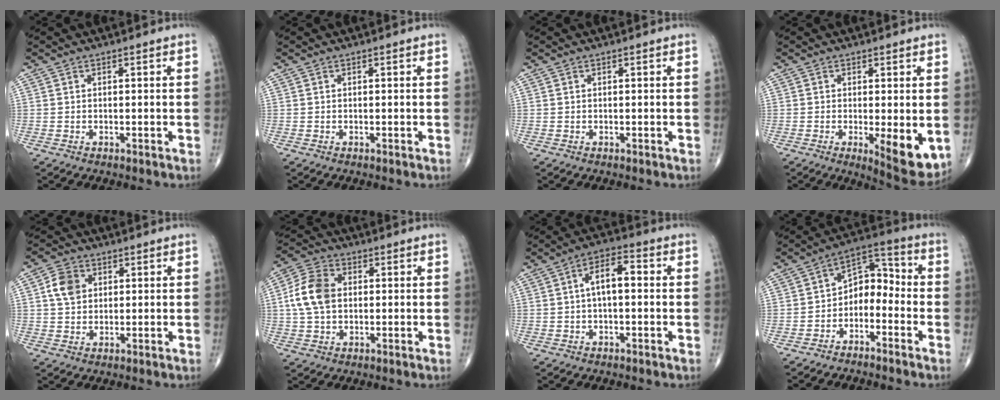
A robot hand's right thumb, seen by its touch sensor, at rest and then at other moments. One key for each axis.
{"total": 0.0}
{"total": 0.0}
{"total": 8.2, "fx": -1.4, "fy": 2.4, "fz": 7.7, "tx": -0.102, "ty": -0.023, "tz": -0.016}
{"total": 5.7, "fx": 1.5, "fy": 4.4, "fz": 3.2, "tx": -0.046, "ty": 0.000, "tz": 0.023}
{"total": 9.5, "fx": 0.8, "fy": 6.6, "fz": 6.7, "tx": -0.129, "ty": 0.016, "tz": 0.011}
{"total": 7.0, "fx": 0.6, "fy": 3.2, "fz": 6.2, "tx": -0.103, "ty": 0.026, "tz": 0.002}
{"total": 8.3, "fx": -3.2, "fy": 5.5, "fz": 5.4, "tx": -0.062, "ty": 0.060, "tz": -0.065}